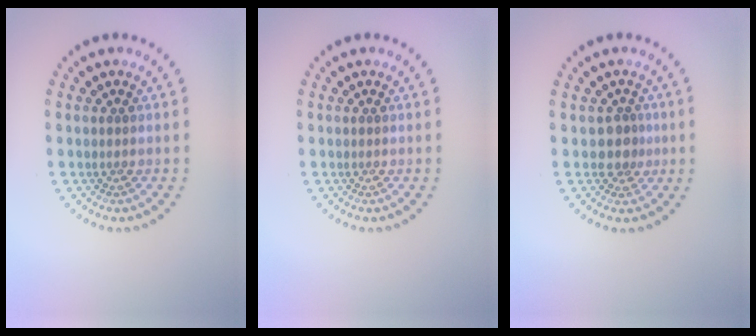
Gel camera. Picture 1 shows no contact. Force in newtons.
{"total": 0.0}
{"total": 2.1, "press": 1.6, "slide": 1.4}